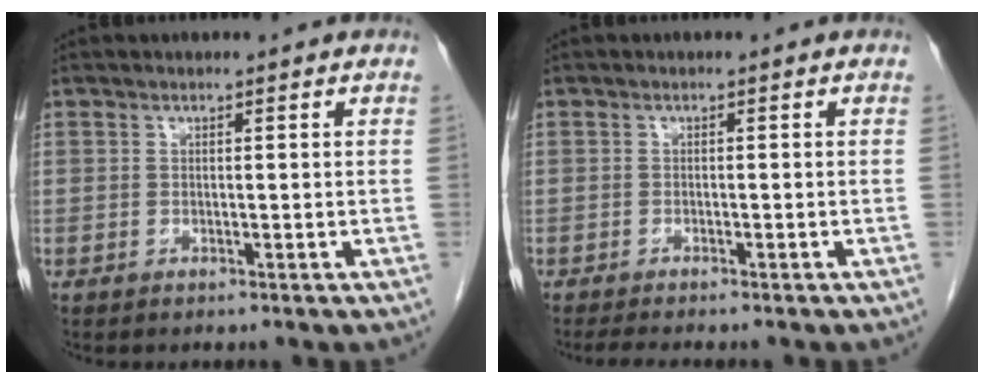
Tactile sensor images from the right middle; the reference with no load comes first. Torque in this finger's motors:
{"motor_torque": [0.34, -0.19, 0.00, 0.00]}